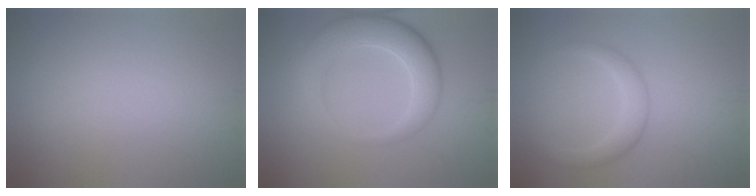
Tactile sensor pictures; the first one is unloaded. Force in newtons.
{"total": 6.1, "press": 6.1, "slide": 0.7}
{"total": 2.3, "press": 2.3, "slide": 0.1}